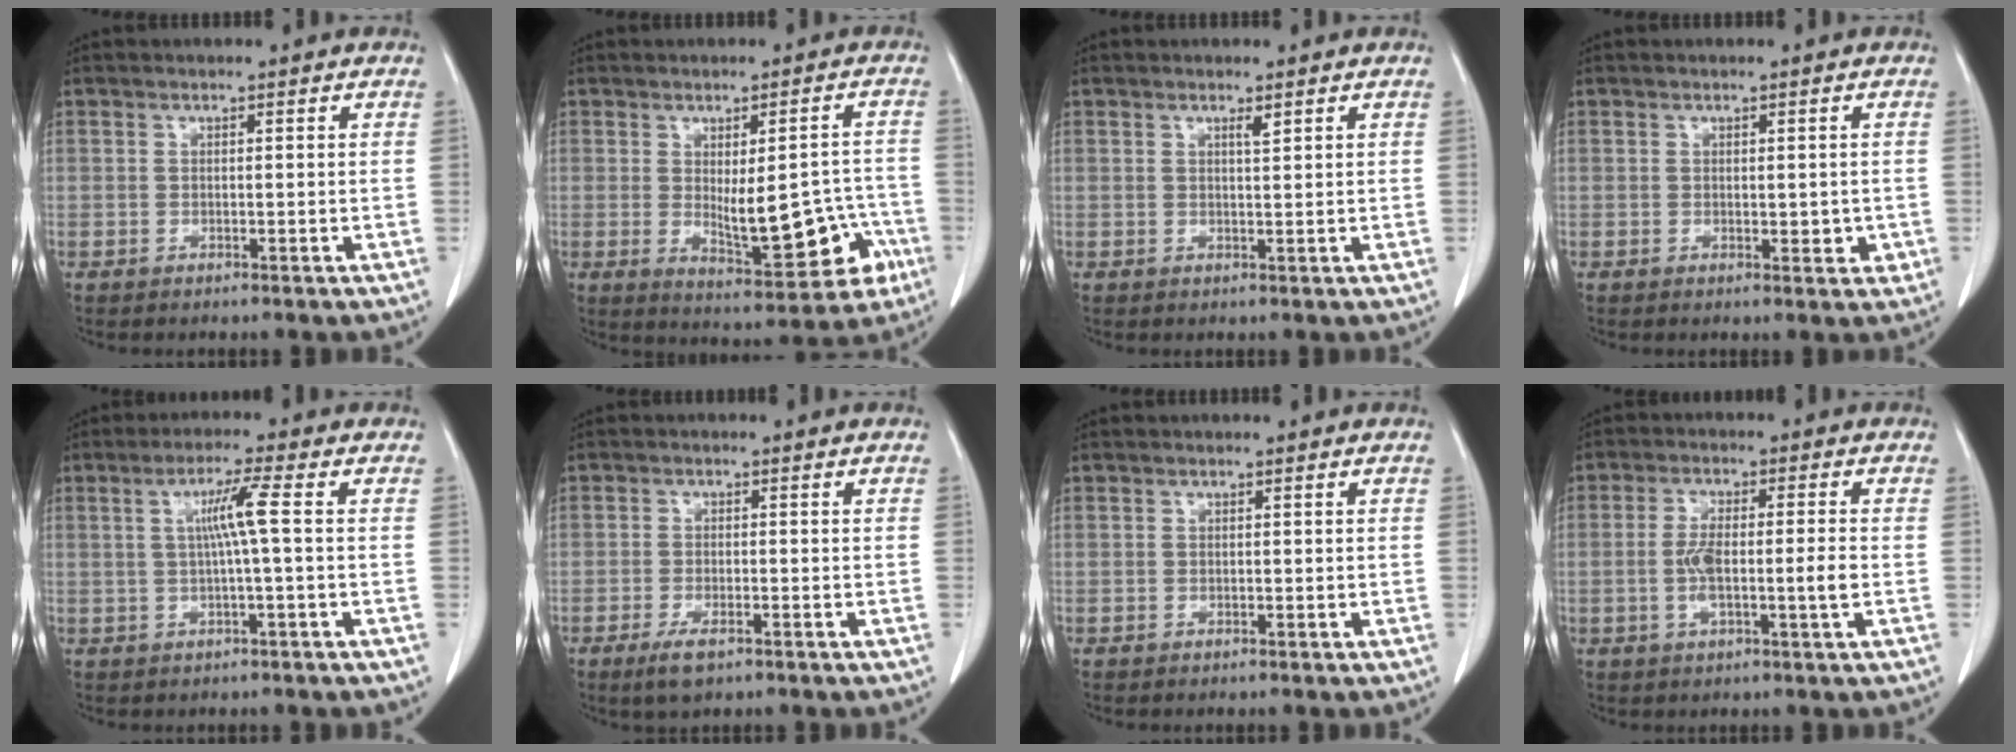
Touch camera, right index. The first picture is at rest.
{"total": 11.8, "force": [-2.6, 4.2, 10.7], "torque": [-0.130, 0.005, -0.018]}
{"total": 1.0, "force": [0.7, 0.0, 0.8], "torque": [-0.015, -0.005, 0.012]}
{"total": 2.2, "force": [-0.2, 1.0, 1.9], "torque": [-0.023, -0.004, 0.003]}
{"total": 4.9, "force": [0.5, -0.9, 4.8], "torque": [-0.089, 0.007, 0.011]}
{"total": 3.7, "force": [-2.3, 1.1, 2.7], "torque": [-0.056, -0.004, -0.037]}
{"total": 0.0}
{"total": 6.7, "force": [-1.1, 0.8, 6.6], "torque": [-0.128, 0.004, -0.021]}